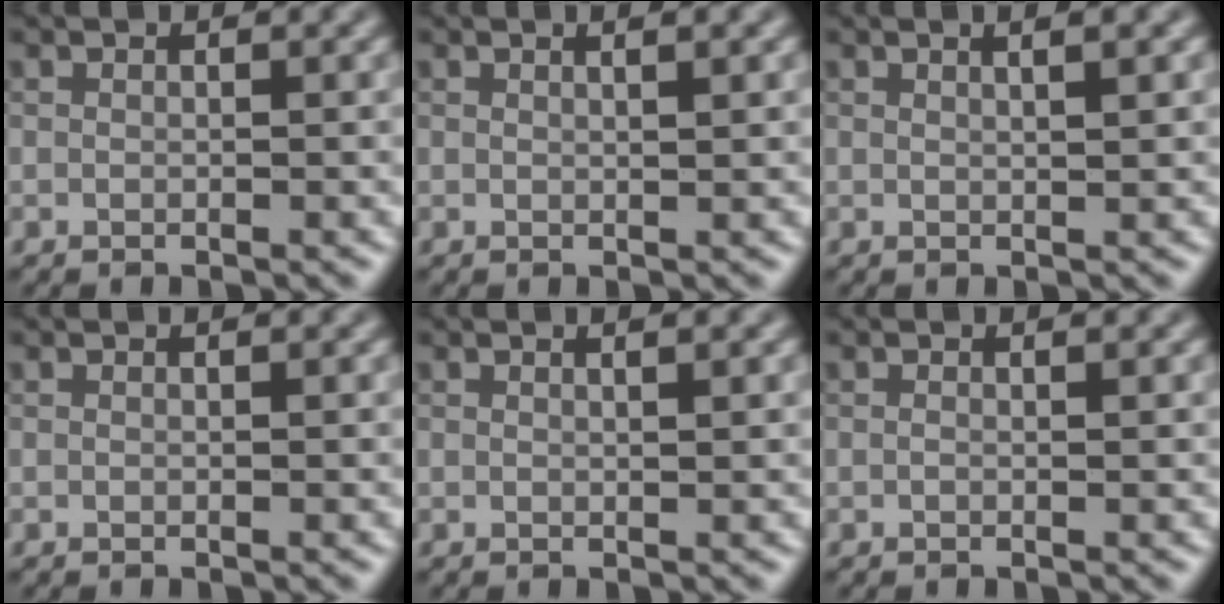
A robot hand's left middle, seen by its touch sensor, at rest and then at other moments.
{"total": 1.7, "force": [0.6, 0.6, 1.4], "torque": [-0.008, 0.008, -0.004]}
{"total": 2.4, "force": [0.9, 0.9, 2.1], "torque": [-0.008, 0.010, -0.008]}
{"total": 0.0}
{"total": 1.3, "force": [0.4, 0.5, 1.1], "torque": [-0.008, 0.007, -0.002]}
{"total": 0.6, "force": [-0.3, 0.1, 0.6], "torque": [-0.007, 0.003, -0.004]}